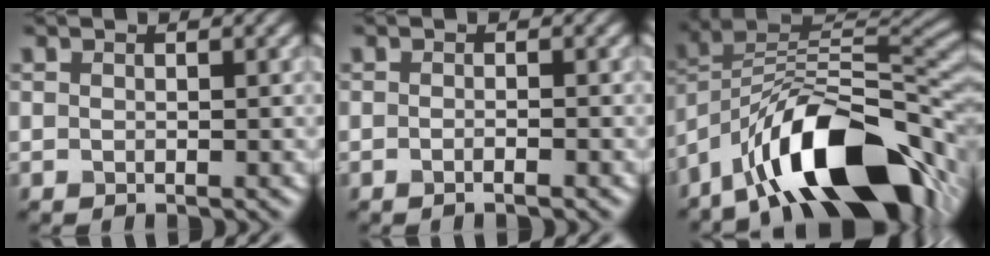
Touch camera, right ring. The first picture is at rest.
{"total": 1.2, "force": [-0.7, 0.2, 1.0], "torque": [-0.013, -0.002, -0.013]}
{"total": 14.5, "force": [-8.3, 5.7, 10.5], "torque": [-0.159, 0.015, -0.148]}